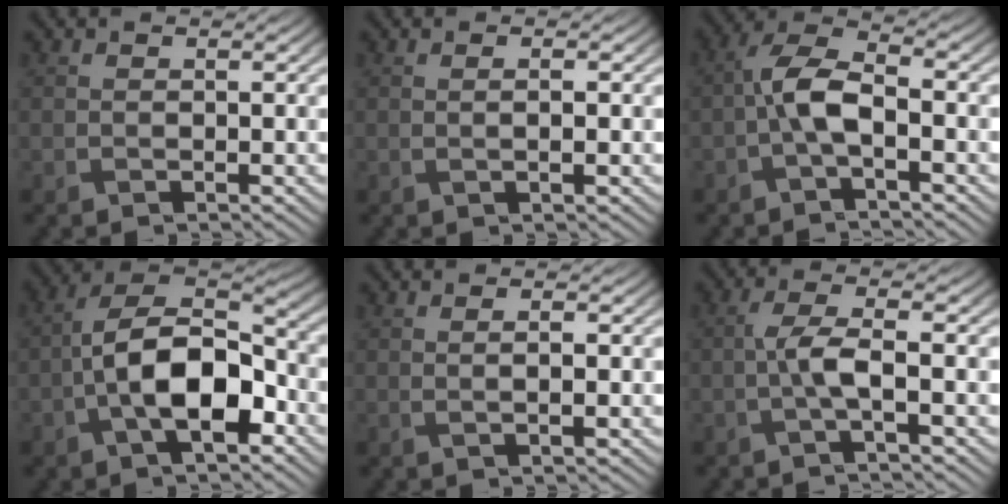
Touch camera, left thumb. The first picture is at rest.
{"total": 1.2, "force": [0.1, 0.2, 1.2], "torque": [-0.027, 0.002, 0.001]}
{"total": 5.5, "force": [-1.5, 2.2, 4.9], "torque": [-0.100, 0.015, -0.040]}
{"total": 12.2, "force": [-3.6, 6.2, 9.8], "torque": [-0.175, 0.009, -0.076]}
{"total": 1.5, "force": [0.2, 0.2, 1.5], "torque": [-0.032, 0.003, 0.002]}
{"total": 3.7, "force": [-0.7, 0.7, 3.5], "torque": [-0.077, 0.008, -0.021]}